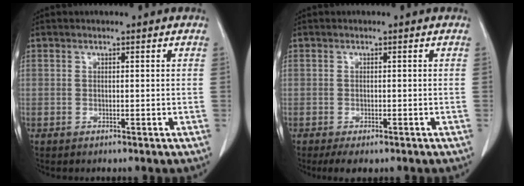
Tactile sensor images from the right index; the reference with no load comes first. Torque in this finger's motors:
{"motor_torque": [-0.25, -0.04, -0.15, -0.06]}